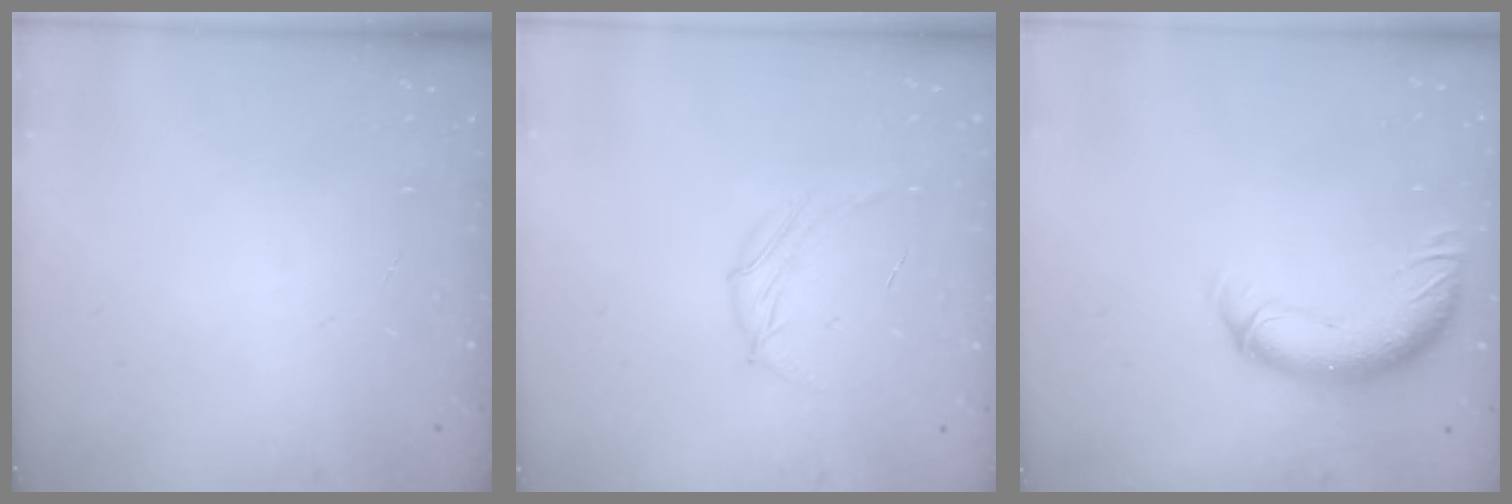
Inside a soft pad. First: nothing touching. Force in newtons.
{"total": 5.2, "press": 5.1, "slide": 1.0}
{"total": 11.5, "press": 11.2, "slide": 2.6}